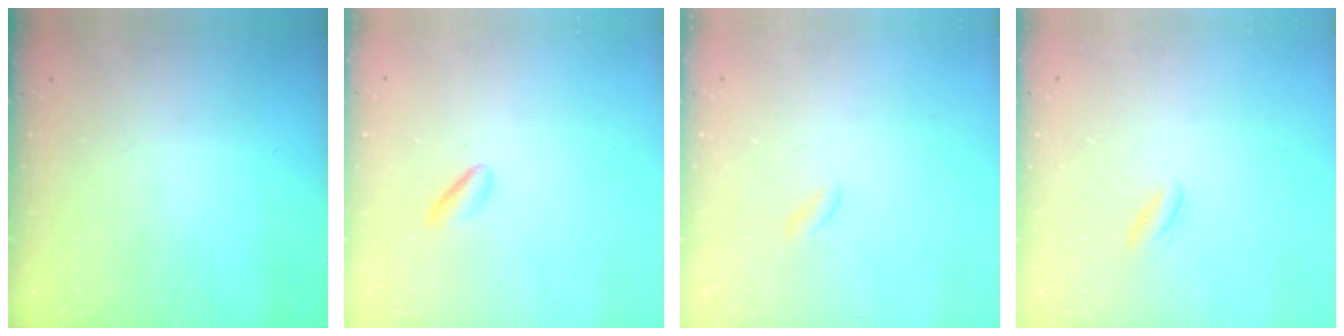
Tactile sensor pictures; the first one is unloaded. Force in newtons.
{"total": 2.1, "press": 1.9, "slide": 1.0}
{"total": 1.3, "press": 1.0, "slide": 0.7}
{"total": 2.6, "press": 2.5, "slide": 0.8}